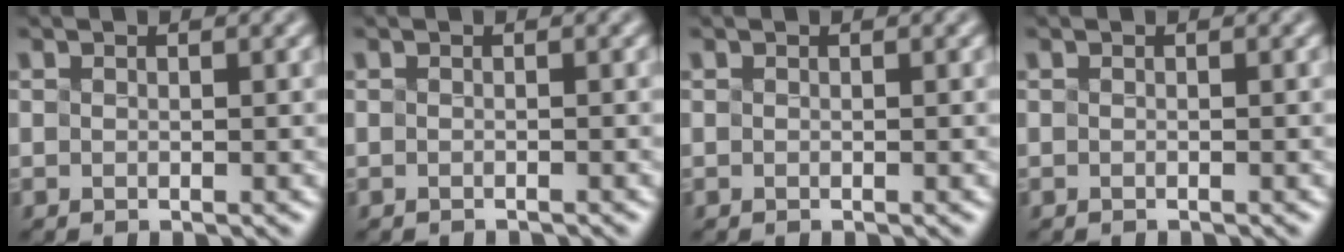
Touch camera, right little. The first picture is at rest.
{"total": 1.2, "force": [-1.2, 0.0, 0.2], "torque": [0.008, -0.009, -0.017]}
{"total": 0.0}
{"total": 0.6, "force": [-0.6, 0.0, 0.2], "torque": [0.005, -0.008, -0.011]}